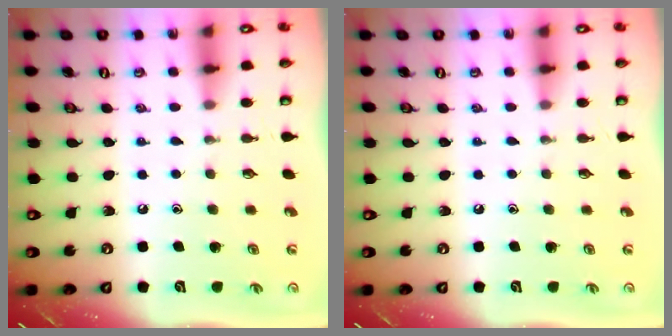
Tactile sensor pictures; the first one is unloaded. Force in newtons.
{"total": 0.0}